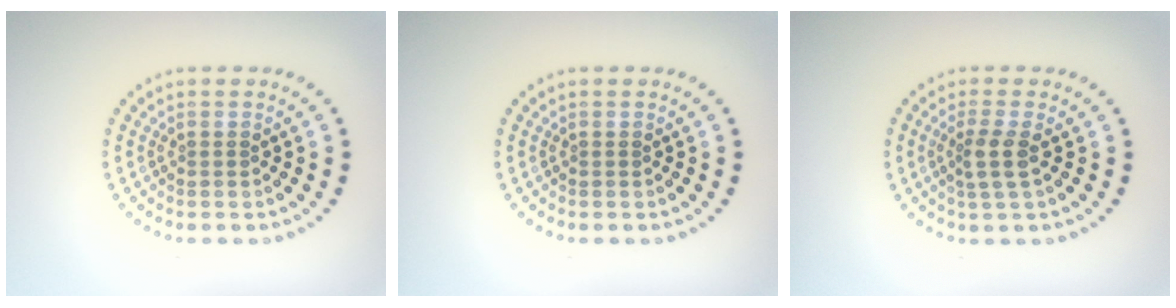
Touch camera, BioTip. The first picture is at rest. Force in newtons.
{"total": 0.0}
{"total": 2.1, "press": 1.8, "slide": 1.1}